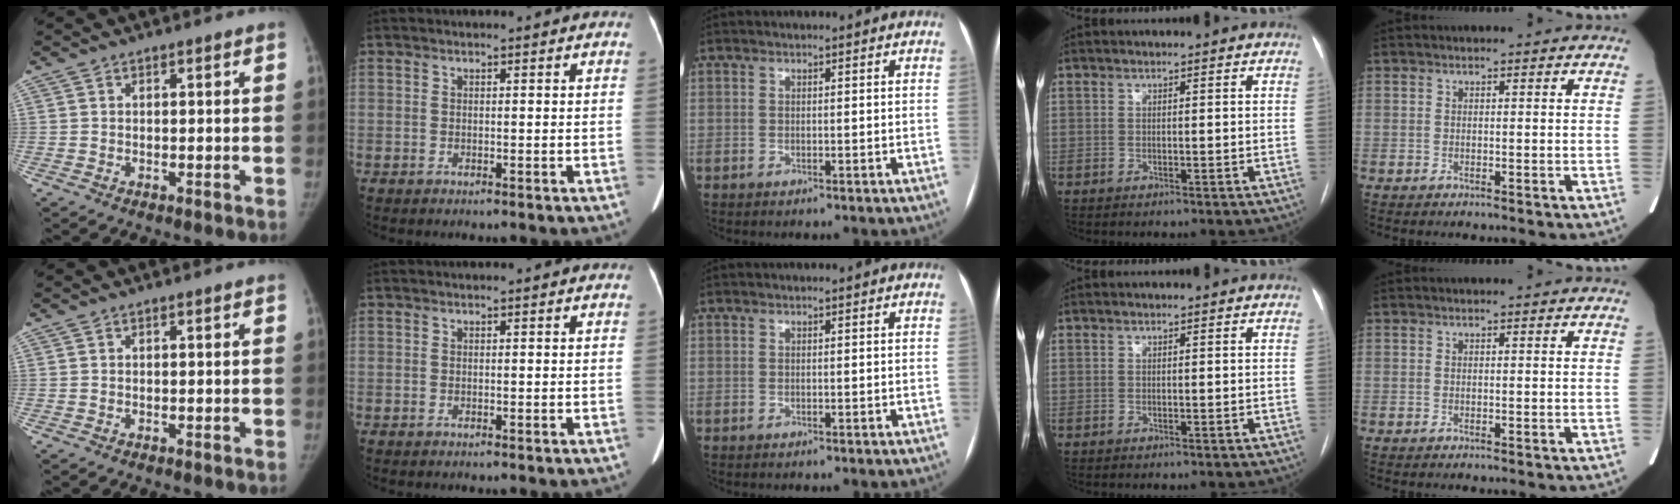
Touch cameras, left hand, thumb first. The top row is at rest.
{}